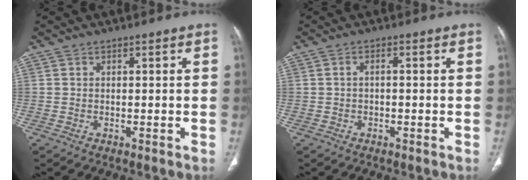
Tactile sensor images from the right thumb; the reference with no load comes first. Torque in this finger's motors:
{"motor_torque": [-0.45, 0.08, -0.34, 0.26, 0.06]}